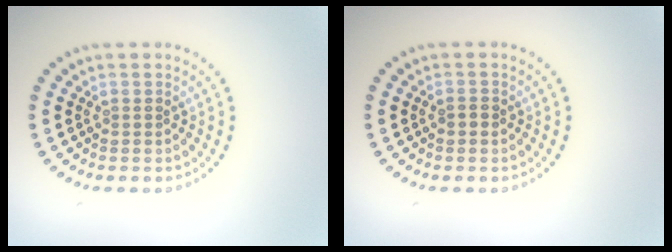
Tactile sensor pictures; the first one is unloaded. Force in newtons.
{"total": 0.8, "press": 0.8, "slide": 0.1}